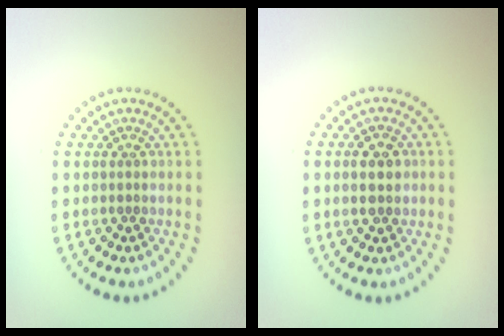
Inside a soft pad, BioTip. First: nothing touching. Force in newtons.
{"total": 2.8, "press": 2.8, "slide": 0.0}